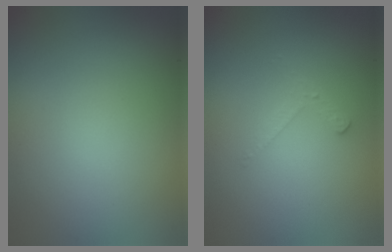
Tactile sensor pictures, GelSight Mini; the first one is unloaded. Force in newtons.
{"total": 1.6, "press": 1.5, "slide": 0.4}